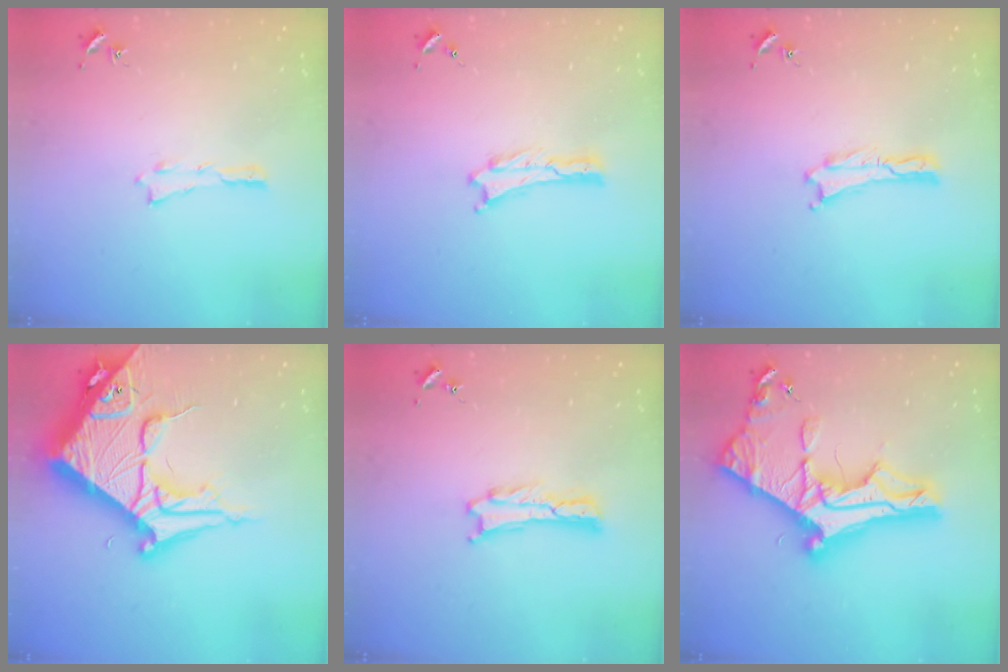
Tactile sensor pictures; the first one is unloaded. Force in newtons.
{"total": 0.0}
{"total": 0.0}
{"total": 14.6, "press": 14.5, "slide": 1.6}
{"total": 0.7, "press": 0.7, "slide": 0.2}
{"total": 12.4, "press": 12.3, "slide": 1.4}